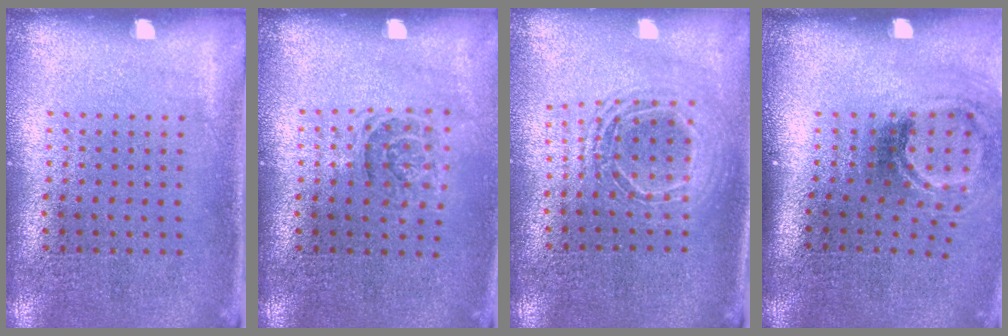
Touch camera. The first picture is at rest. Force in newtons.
{"total": 1.2, "press": 1.0, "slide": 0.6}
{"total": 1.6, "press": 1.3, "slide": 0.8}
{"total": 2.1, "press": 1.3, "slide": 1.6}